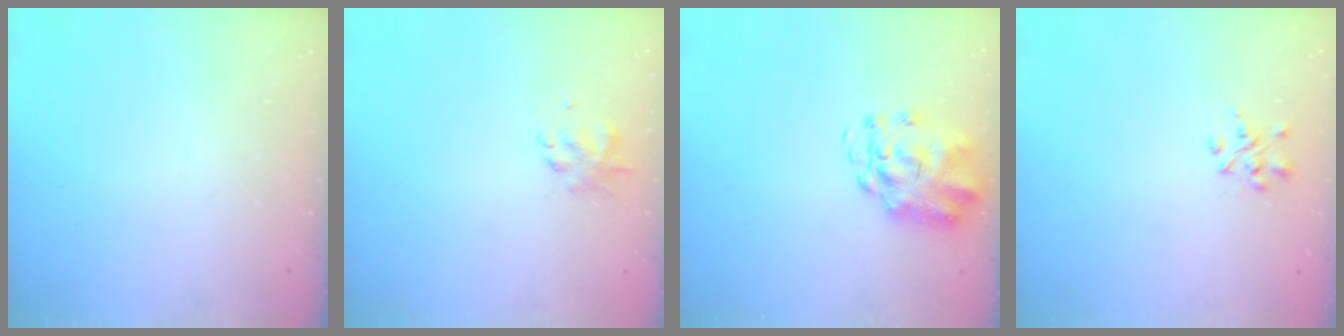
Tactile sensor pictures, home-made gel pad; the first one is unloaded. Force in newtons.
{"total": 1.9, "press": 1.9, "slide": 0.4}
{"total": 3.9, "press": 3.6, "slide": 1.5}
{"total": 2.0, "press": 1.9, "slide": 0.5}